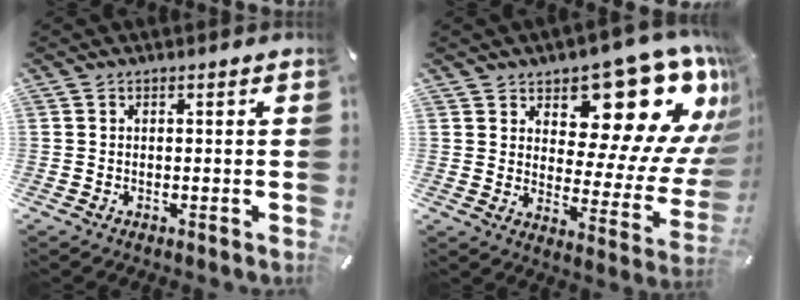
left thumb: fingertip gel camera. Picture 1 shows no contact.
{"total": 18.9, "force": [11.8, 10.0, 10.9], "torque": [-0.119, -0.107, 0.193]}